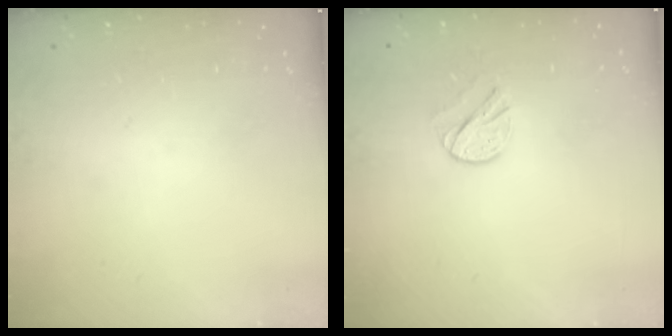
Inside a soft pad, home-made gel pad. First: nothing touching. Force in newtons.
{"total": 7.4, "press": 7.4, "slide": 0.6}